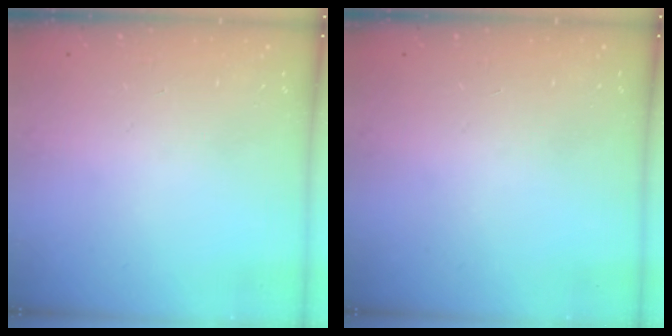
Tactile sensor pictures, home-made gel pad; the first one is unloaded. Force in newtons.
{"total": 0.0}